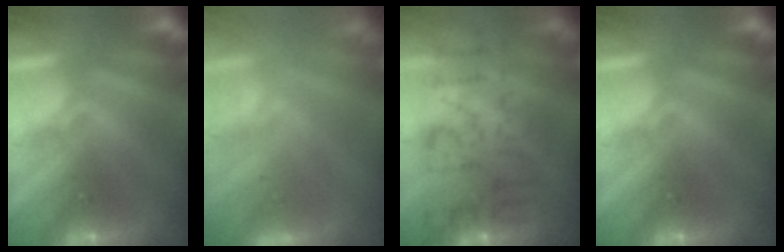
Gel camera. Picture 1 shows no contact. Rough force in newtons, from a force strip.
{"total": 3.4}
{"total": 4.9}
{"total": 0.0}